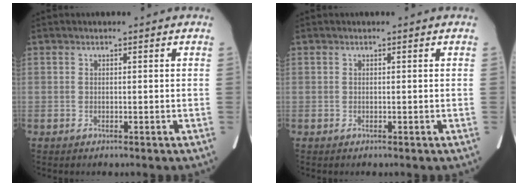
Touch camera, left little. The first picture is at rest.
{"total": 0.0}